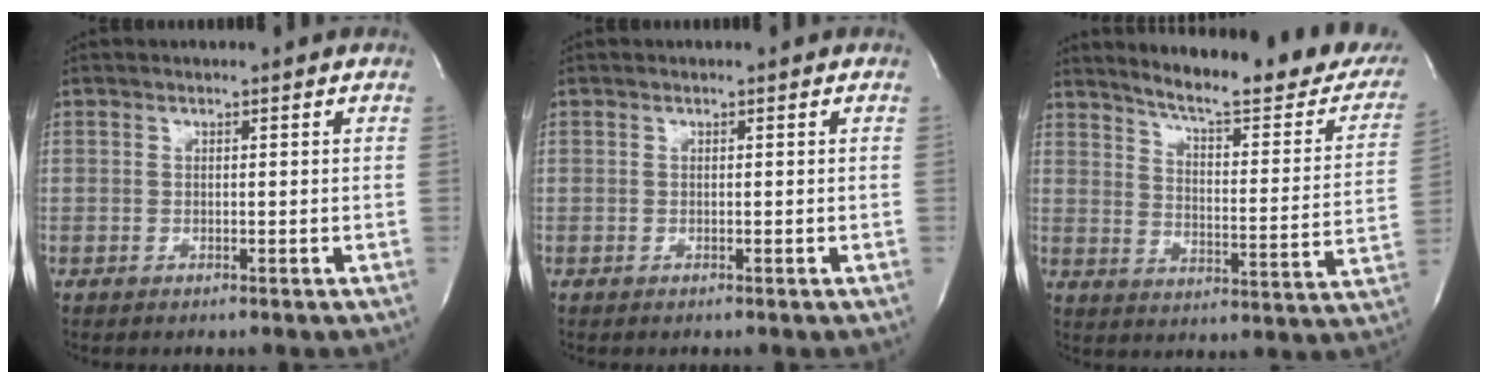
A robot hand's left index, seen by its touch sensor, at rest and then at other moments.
{"total": 0.0}
{"total": 23.2, "force": [20.2, 3.5, 11.0], "torque": [-0.149, -0.067, 0.247]}